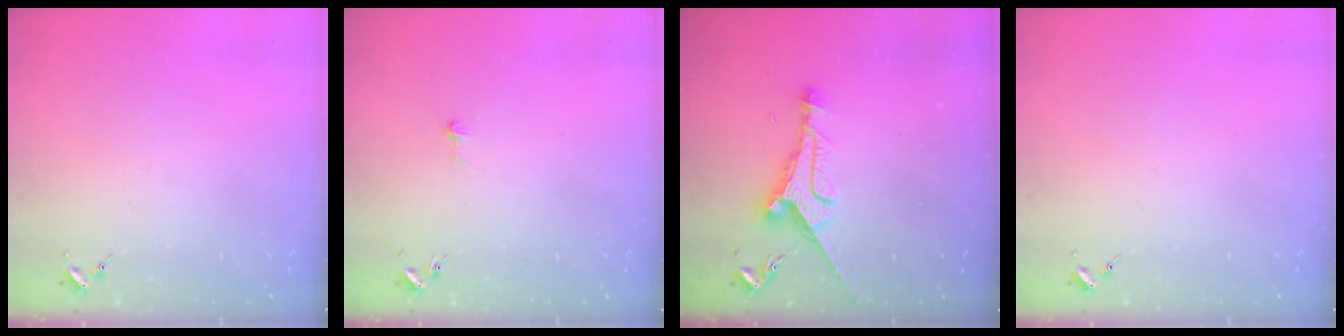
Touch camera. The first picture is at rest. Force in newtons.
{"total": 3.1, "press": 3.1, "slide": 0.3}
{"total": 11.4, "press": 11.3, "slide": 1.0}
{"total": 0.0}